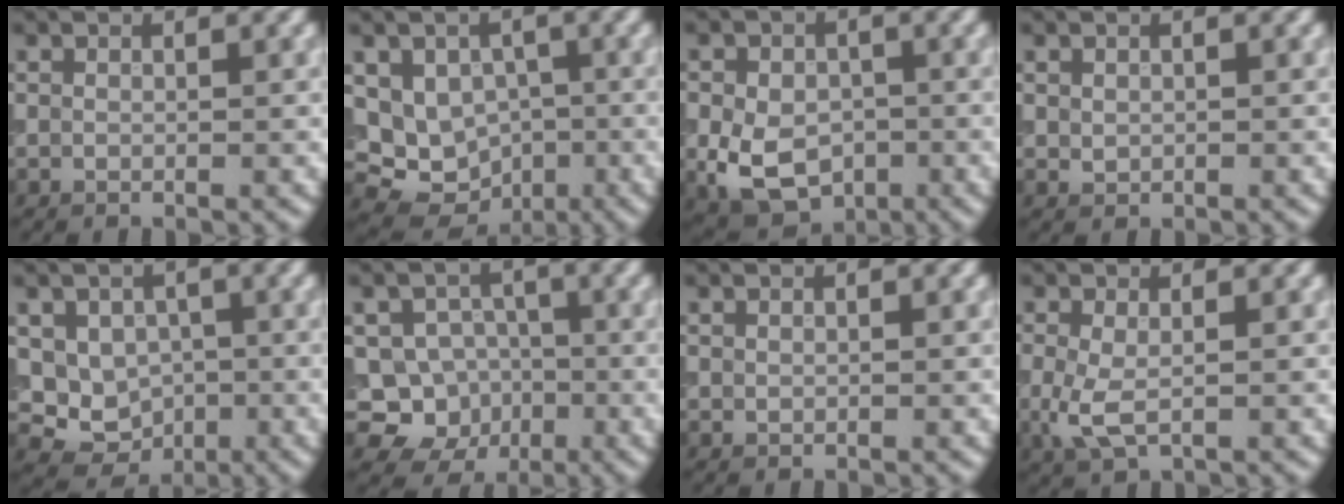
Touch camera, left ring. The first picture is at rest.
{"total": 8.6, "force": [-0.7, 7.5, 4.1], "torque": [-0.059, 0.003, -0.019]}
{"total": 7.6, "force": [-2.0, 5.5, 4.7], "torque": [-0.093, -0.015, -0.040]}
{"total": 0.7, "force": [0.2, 0.7, 0.3], "torque": [-0.003, -0.003, 0.005]}
{"total": 5.1, "force": [0.1, 4.5, 2.4], "torque": [-0.021, -0.009, -0.003]}
{"total": 6.3, "force": [-2.1, 5.8, 1.6], "torque": [0.001, 0.005, -0.059]}
{"total": 0.0}
{"total": 2.9, "force": [-0.3, 1.5, 2.4], "torque": [-0.061, -0.004, -0.006]}